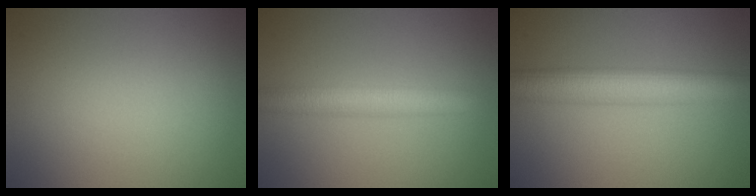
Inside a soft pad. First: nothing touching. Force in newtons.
{"total": 4.1, "press": 4.1, "slide": 0.2}
{"total": 6.7, "press": 6.7, "slide": 0.1}